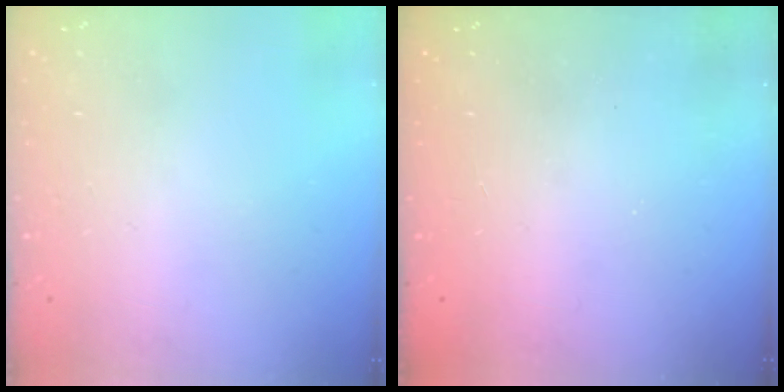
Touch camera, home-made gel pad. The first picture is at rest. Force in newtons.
{"total": 2.4, "press": 2.3, "slide": 0.8}